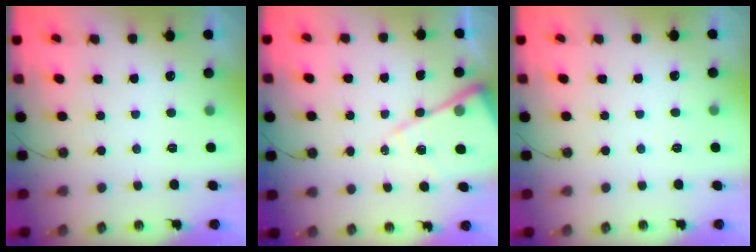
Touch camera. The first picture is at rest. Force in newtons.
{"total": 13.6, "press": 13.6, "slide": 1.2}
{"total": 3.8, "press": 3.7, "slide": 0.5}